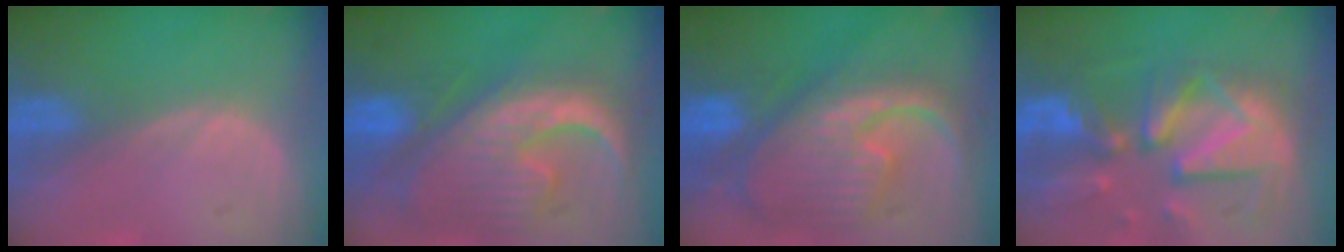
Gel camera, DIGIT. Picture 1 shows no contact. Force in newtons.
{"total": 13.4, "press": 11.5, "slide": 6.8}
{"total": 12.5, "press": 10.7, "slide": 6.4}
{"total": 12.4, "press": 10.8, "slide": 6.1}